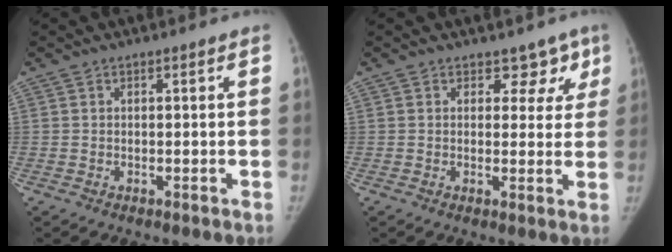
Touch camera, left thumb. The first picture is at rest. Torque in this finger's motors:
{"motor_torque": [-0.08, 0.14, 0.44, -0.20, -0.04]}